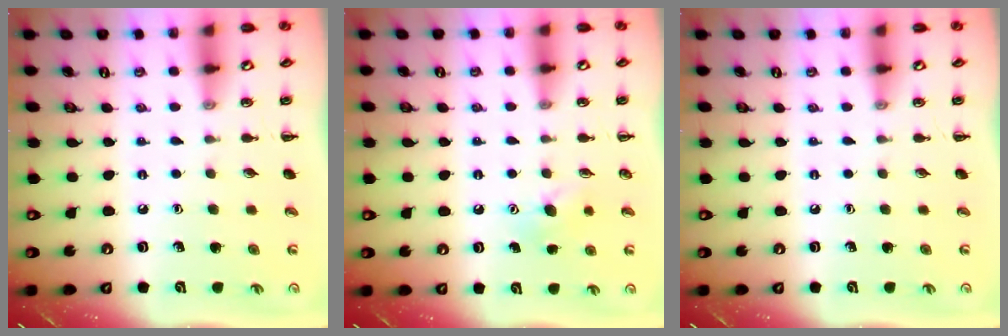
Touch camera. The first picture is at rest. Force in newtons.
{"total": 5.8, "press": 5.6, "slide": 1.5}
{"total": 0.0}